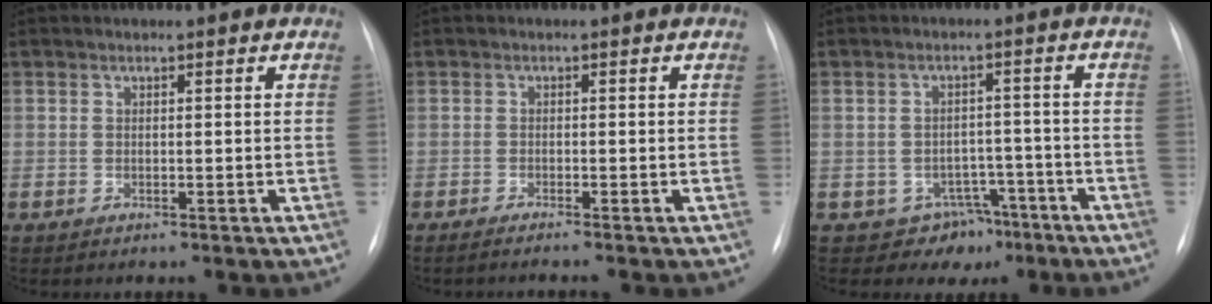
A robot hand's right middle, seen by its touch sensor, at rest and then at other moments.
{"total": 2.4, "force": [-1.9, -0.5, 1.3], "torque": [-0.016, 0.002, -0.028]}
{"total": 5.9, "force": [-3.7, 4.6, 0.7], "torque": [0.008, 0.019, -0.044]}